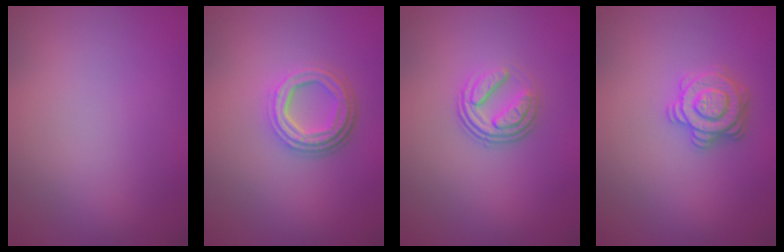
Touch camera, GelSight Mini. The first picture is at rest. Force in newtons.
{"total": 4.3, "press": 3.3, "slide": 2.8}
{"total": 3.5, "press": 2.5, "slide": 2.4}
{"total": 2.9, "press": 2.8, "slide": 0.6}